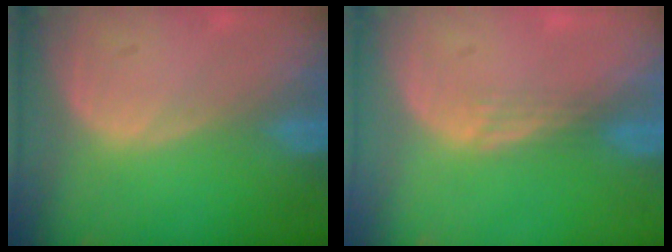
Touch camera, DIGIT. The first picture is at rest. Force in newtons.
{"total": 1.5, "press": 1.2, "slide": 0.9}